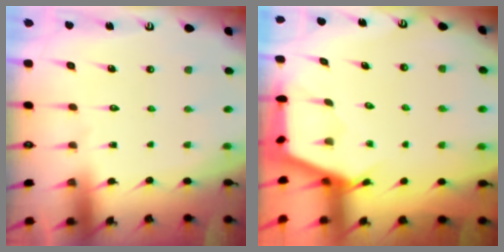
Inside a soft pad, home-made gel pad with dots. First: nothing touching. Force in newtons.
{"total": 2.6, "press": 2.6, "slide": 0.4}